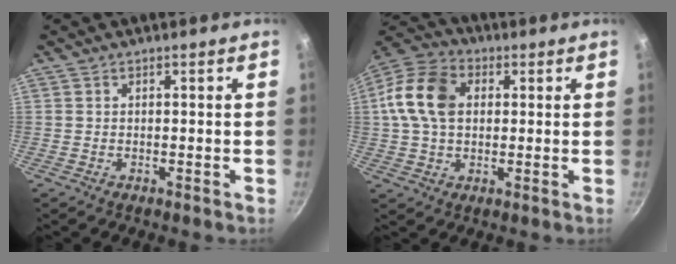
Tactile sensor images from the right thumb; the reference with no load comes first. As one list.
[{"total": 13.5, "force": [2.1, 9.6, 9.2], "torque": [-0.158, 0.018, 0.023]}]